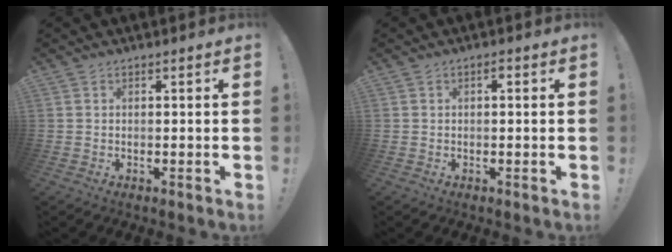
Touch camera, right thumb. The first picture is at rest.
{"total": 0.9, "force": [-0.2, 0.3, 0.8], "torque": [-0.012, 0.004, -0.007]}